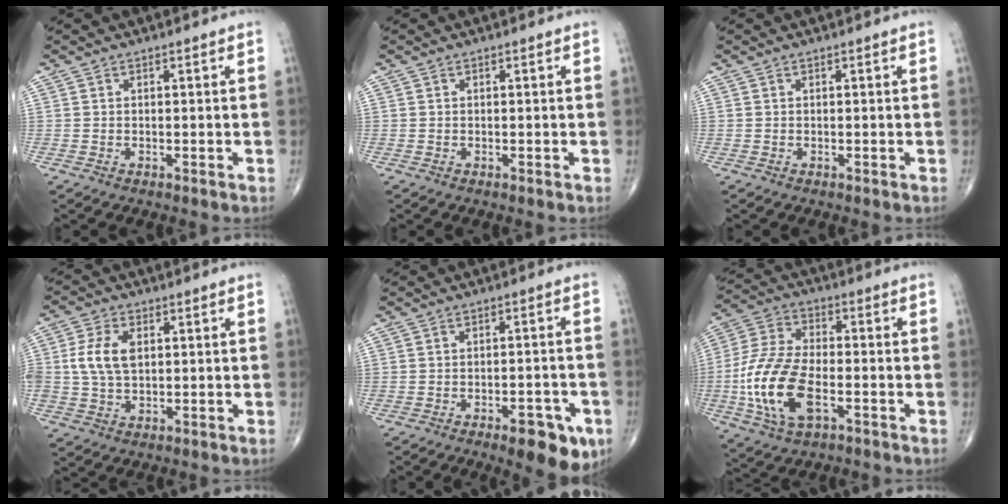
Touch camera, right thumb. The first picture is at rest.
{"total": 0.0}
{"total": 0.0}
{"total": 7.2, "force": [1.0, 4.5, 5.6], "torque": [-0.115, 0.004, 0.021]}
{"total": 9.1, "force": [-4.7, 3.5, 7.0], "torque": [-0.068, 0.016, -0.057]}
{"total": 16.0, "force": [-4.3, 8.1, 13.2], "torque": [-0.280, 0.015, -0.081]}